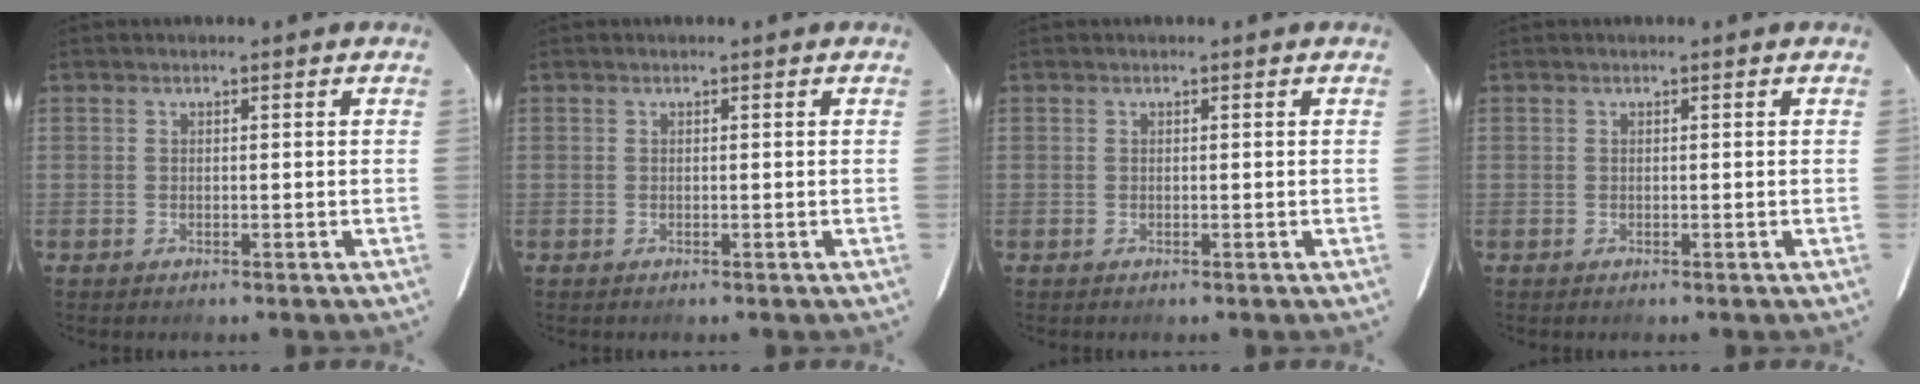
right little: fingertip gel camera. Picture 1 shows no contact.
{"total": 0.0}
{"total": 0.0}
{"total": 0.0}